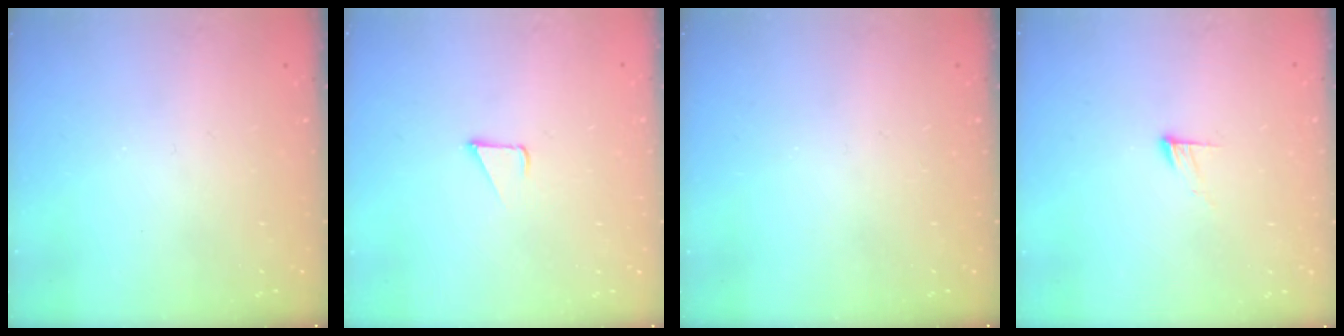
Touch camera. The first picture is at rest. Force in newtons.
{"total": 2.4, "press": 2.4, "slide": 0.2}
{"total": 0.0}
{"total": 4.5, "press": 4.5, "slide": 0.4}